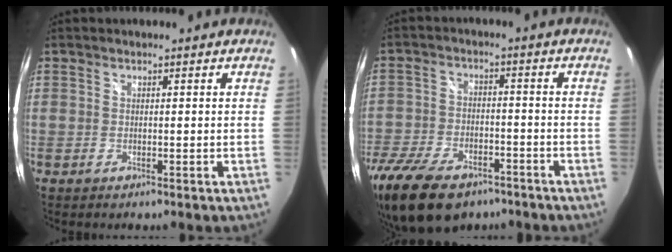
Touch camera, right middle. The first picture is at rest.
{"total": 19.1, "force": [-13.1, 9.6, 10.0], "torque": [-0.237, -0.032, -0.223]}